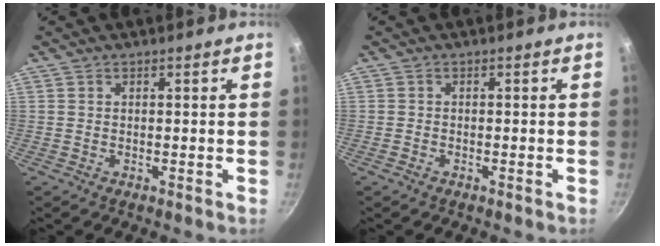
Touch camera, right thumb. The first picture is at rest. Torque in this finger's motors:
{"motor_torque": [0.22, 0.19, 0.43, -0.44, -0.02]}